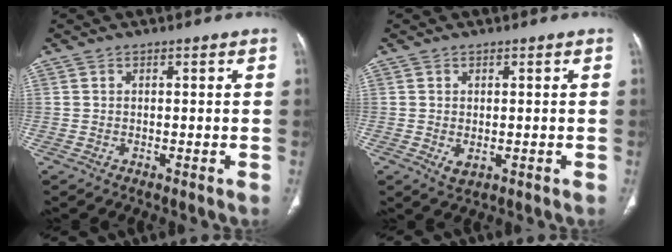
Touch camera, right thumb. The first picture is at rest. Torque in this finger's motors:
{"motor_torque": [-0.31, 0.18, -0.09, 0.65, -0.01]}